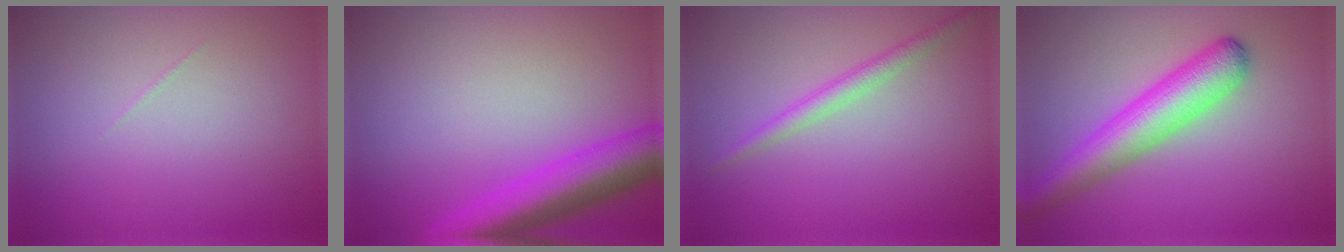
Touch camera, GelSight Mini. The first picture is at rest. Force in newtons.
{"total": 6.3, "press": 6.3, "slide": 0.2}
{"total": 1.9, "press": 1.9, "slide": 0.1}
{"total": 5.8, "press": 5.8, "slide": 0.2}